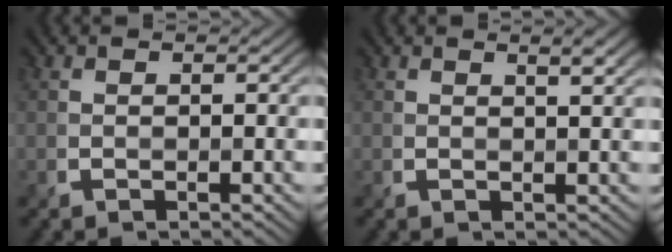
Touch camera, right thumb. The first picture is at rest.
{"total": 2.1, "force": [1.2, 0.3, 1.6], "torque": [-0.024, -0.001, 0.018]}